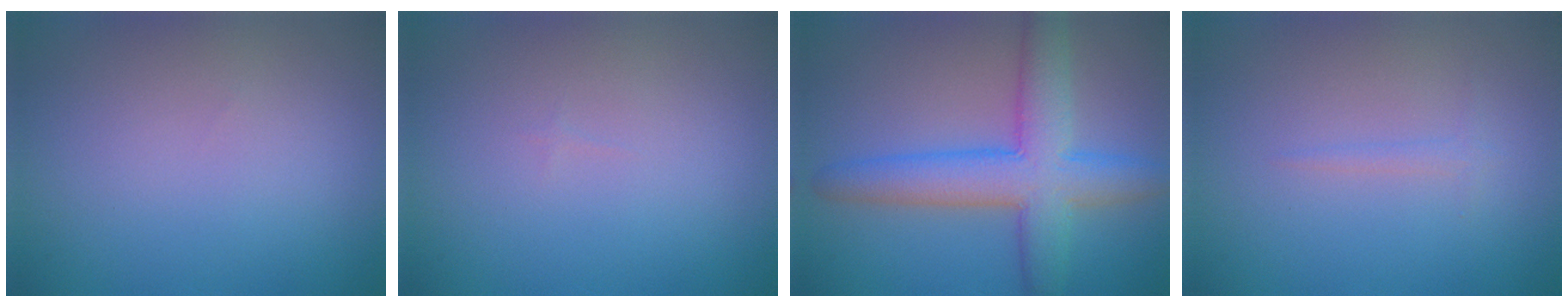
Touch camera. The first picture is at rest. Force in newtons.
{"total": 0.0}
{"total": 6.8, "press": 6.8, "slide": 0.2}
{"total": 0.7, "press": 0.7, "slide": 0.0}